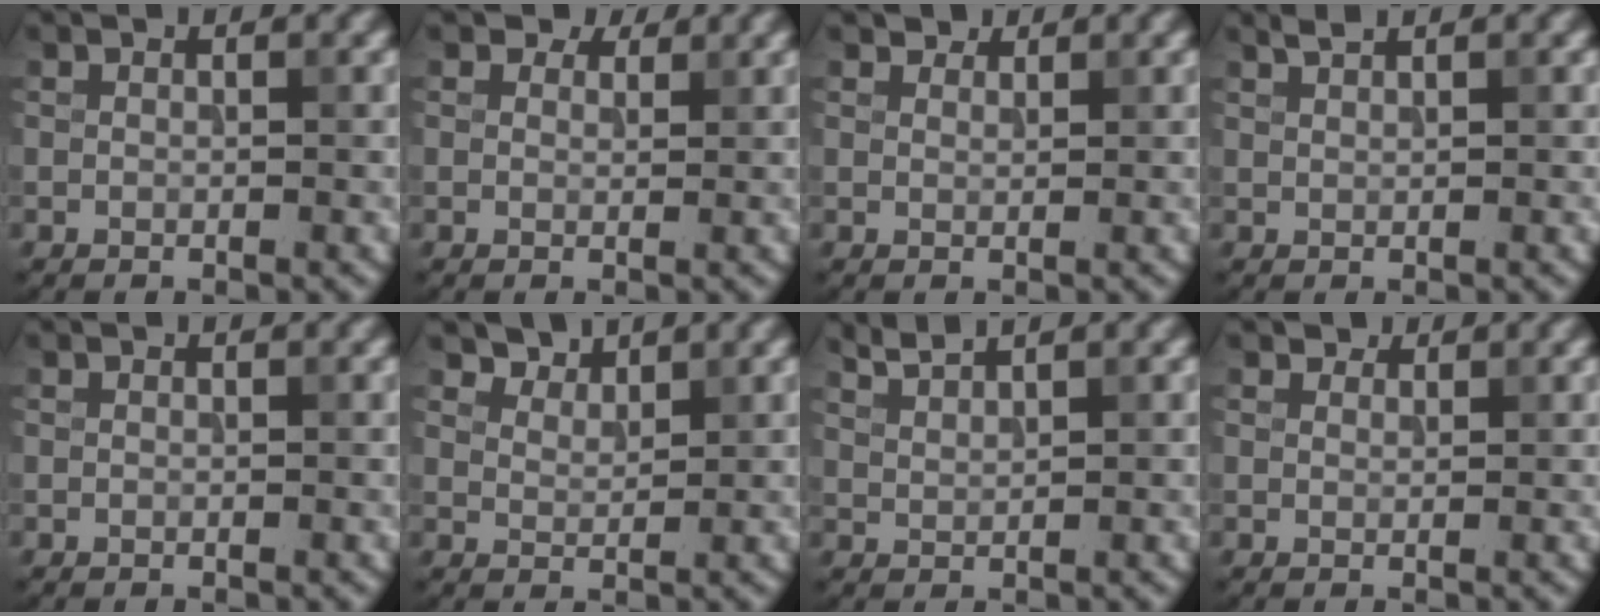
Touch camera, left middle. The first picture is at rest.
{"total": 2.0, "force": [1.6, 1.0, 0.6], "torque": [-0.015, -0.003, 0.017]}
{"total": 1.6, "force": [1.5, 0.6, 0.2], "torque": [-0.009, -0.001, 0.018]}
{"total": 0.9, "force": [0.8, 0.1, 0.4], "torque": [-0.003, -0.001, 0.014]}
{"total": 0.0}
{"total": 2.6, "force": [2.5, 0.8, 0.3], "torque": [-0.017, -0.009, 0.050]}
{"total": 1.8, "force": [1.7, 0.2, 0.6], "torque": [-0.009, 0.003, 0.036]}
{"total": 1.3, "force": [1.2, 0.5, 0.1], "torque": [-0.005, -0.004, 0.012]}